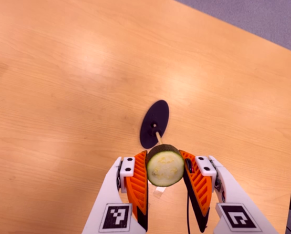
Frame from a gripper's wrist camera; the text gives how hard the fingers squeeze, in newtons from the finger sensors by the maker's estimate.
{"total": 11.2, "left": 10.4, "right": 12.0}